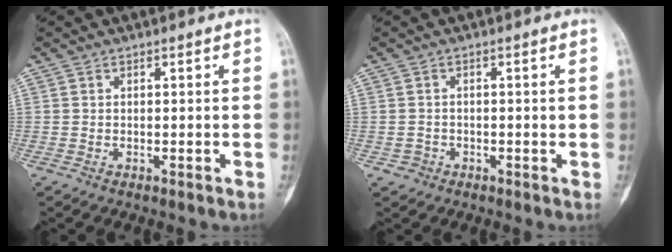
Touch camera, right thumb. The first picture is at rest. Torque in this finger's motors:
{"motor_torque": [0.21, 0.01, 0.20, 0.02, -0.01]}